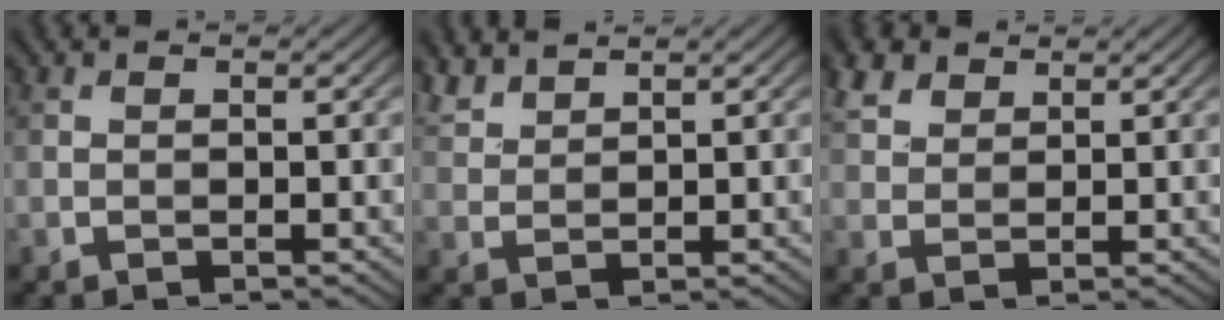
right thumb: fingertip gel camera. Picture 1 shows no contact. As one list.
[{"total": 3.5, "force": [3.1, 1.1, 1.3], "torque": [-0.035, 0.007, 0.071]}, {"total": 3.9, "force": [2.6, 2.4, 1.8], "torque": [-0.049, 0.009, 0.056]}]